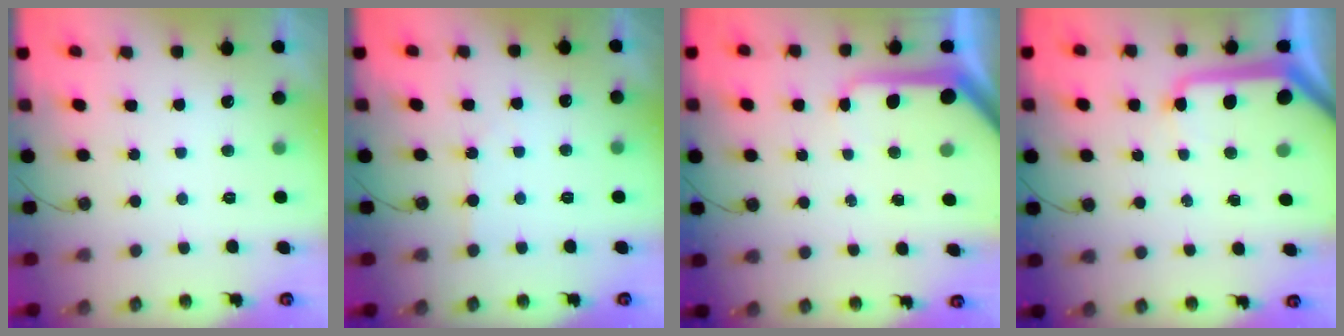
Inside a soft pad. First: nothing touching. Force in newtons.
{"total": 2.2, "press": 2.2, "slide": 0.4}
{"total": 9.7, "press": 9.7, "slide": 1.1}
{"total": 12.6, "press": 12.5, "slide": 1.6}